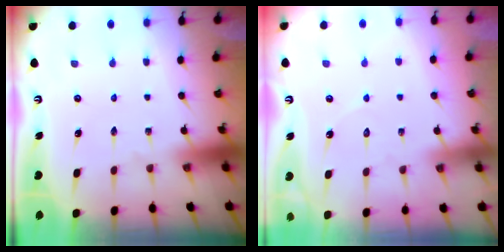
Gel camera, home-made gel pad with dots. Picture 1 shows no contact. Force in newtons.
{"total": 3.8, "press": 3.8, "slide": 0.3}